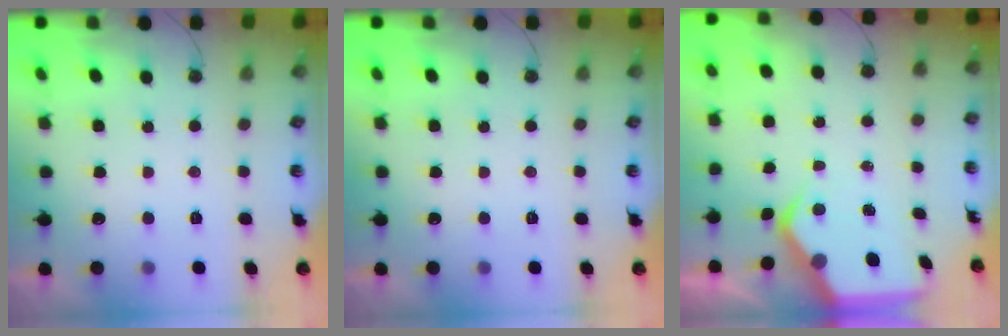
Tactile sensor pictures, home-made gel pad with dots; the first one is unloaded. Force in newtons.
{"total": 0.0}
{"total": 6.7, "press": 6.7, "slide": 0.9}